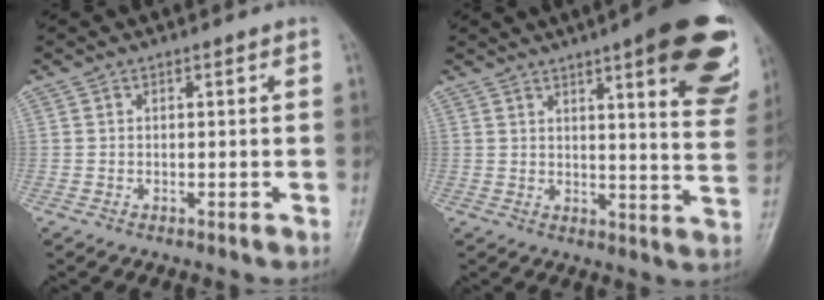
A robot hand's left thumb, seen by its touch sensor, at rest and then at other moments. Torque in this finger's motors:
{"motor_torque": [0.92, 0.37, 1.66, -1.10, 0.06]}